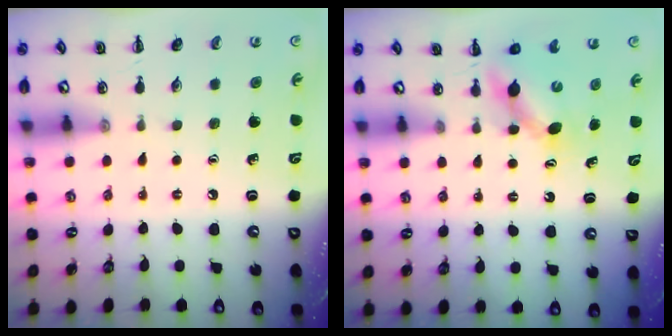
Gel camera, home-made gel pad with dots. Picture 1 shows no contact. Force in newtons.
{"total": 5.4, "press": 5.3, "slide": 1.0}